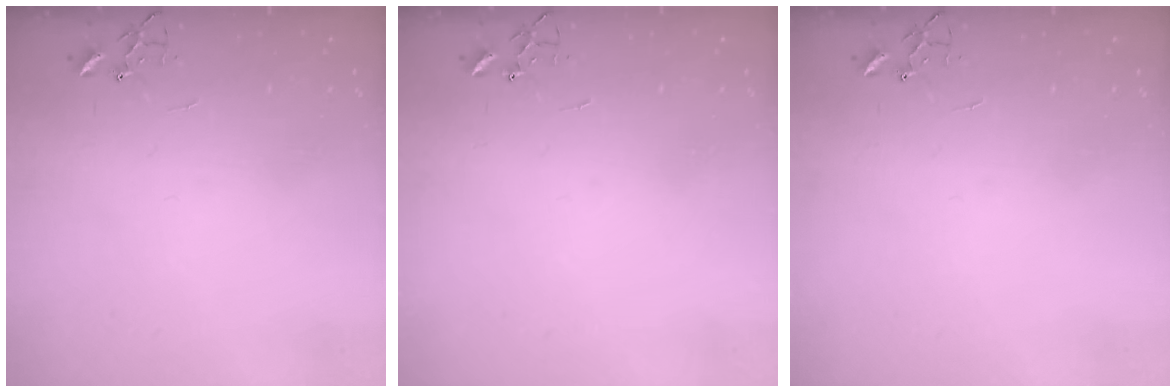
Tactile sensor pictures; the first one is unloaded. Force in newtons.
{"total": 0.0}
{"total": 0.0}